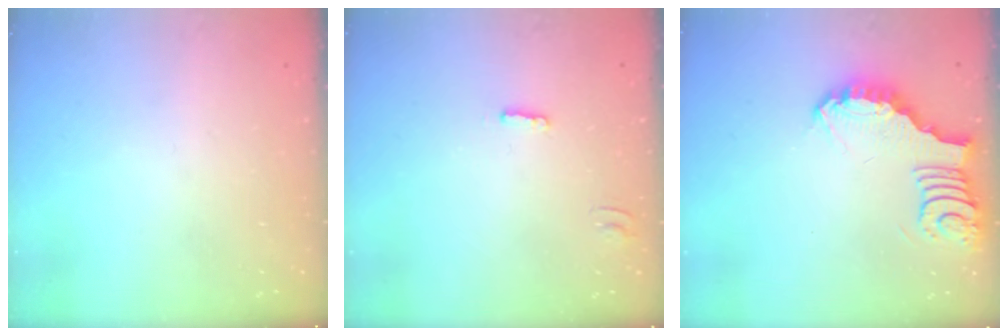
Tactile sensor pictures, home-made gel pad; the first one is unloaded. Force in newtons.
{"total": 1.8, "press": 1.8, "slide": 0.2}
{"total": 3.8, "press": 3.8, "slide": 0.3}